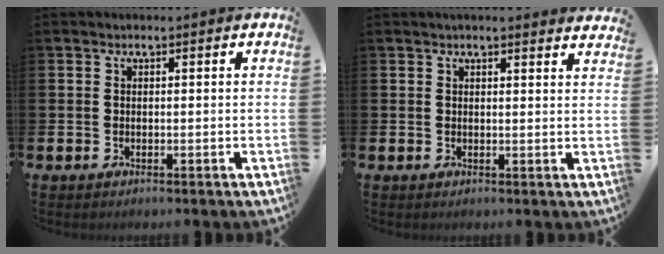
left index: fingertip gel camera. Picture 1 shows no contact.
{"total": 1.9, "force": [1.9, -0.1, 0.1], "torque": [0.000, -0.010, 0.034]}